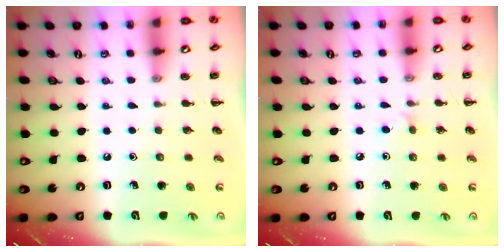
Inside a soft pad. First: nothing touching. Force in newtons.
{"total": 3.8, "press": 3.5, "slide": 1.5}